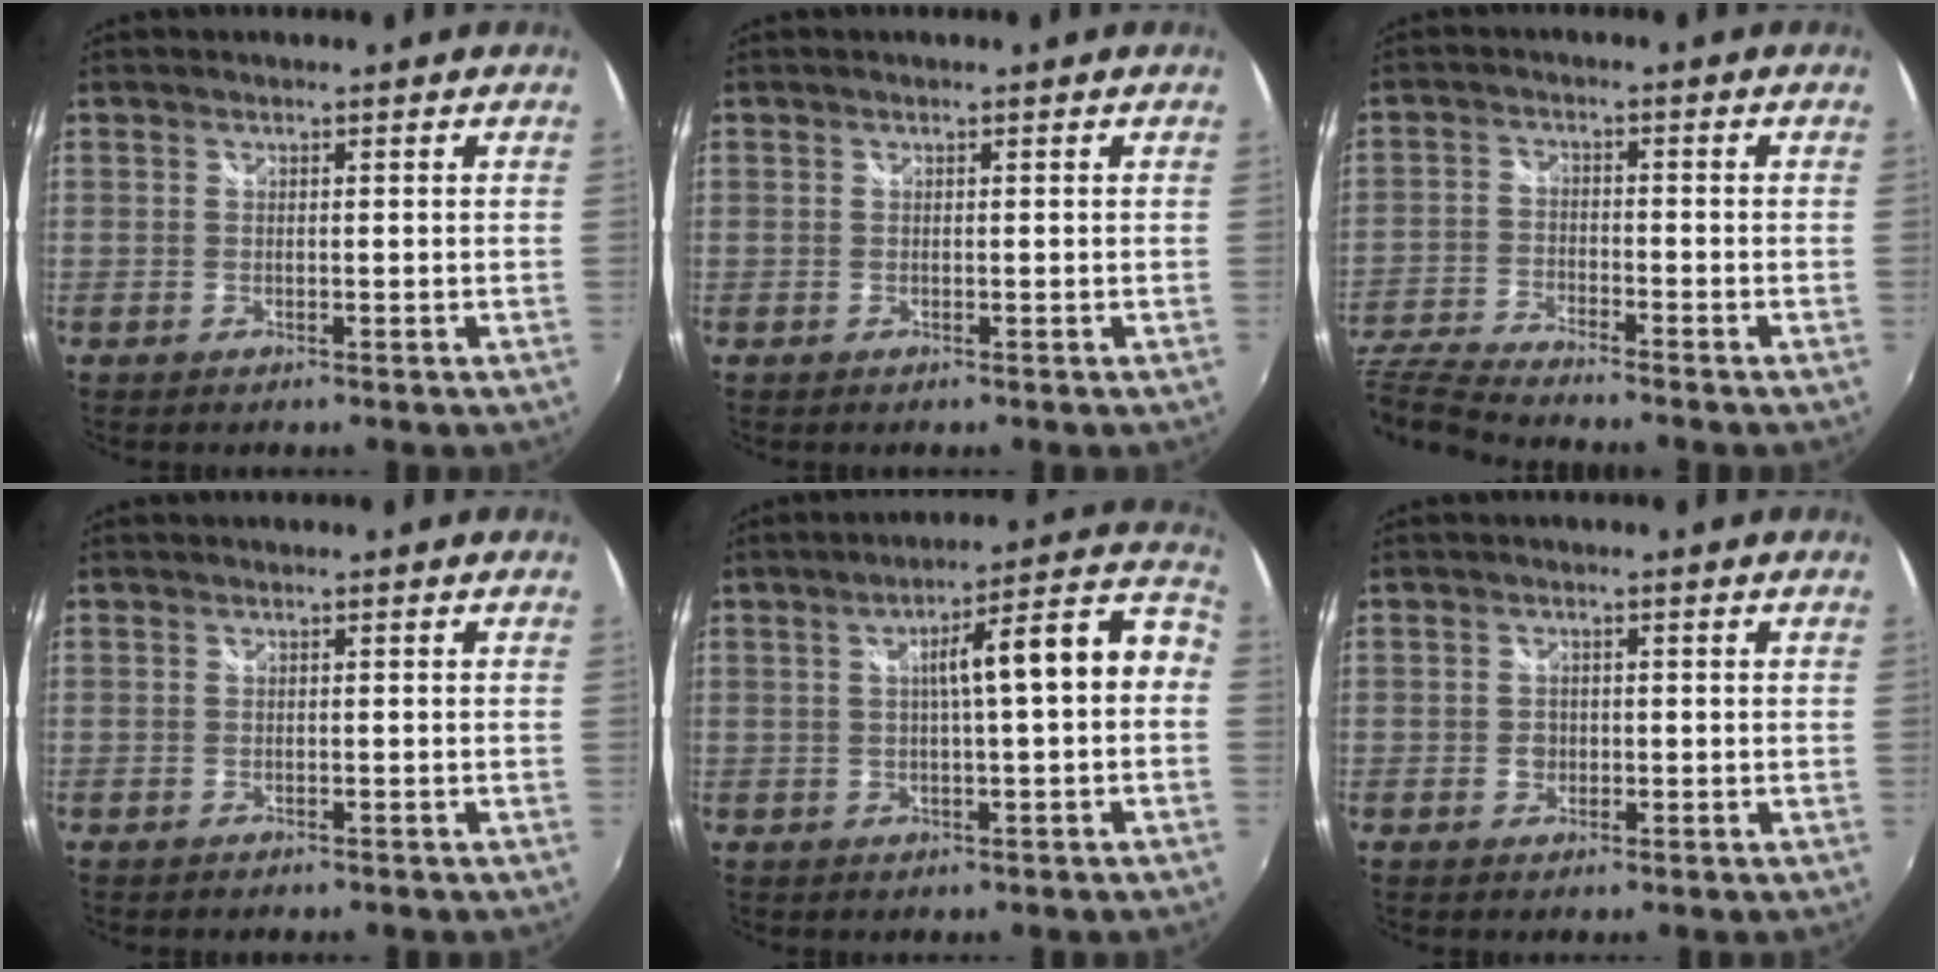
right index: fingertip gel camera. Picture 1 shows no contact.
{"total": 0.0}
{"total": 11.0, "force": [-9.8, 1.3, 4.7], "torque": [-0.126, -0.024, -0.194]}
{"total": 1.3, "force": [-1.2, 0.2, 0.3], "torque": [-0.012, -0.007, -0.016]}
{"total": 11.0, "force": [0.0, 1.2, 10.9], "torque": [-0.132, 0.047, 0.015]}
{"total": 1.8, "force": [-0.5, 1.7, 0.4], "torque": [-0.006, 0.003, -0.005]}